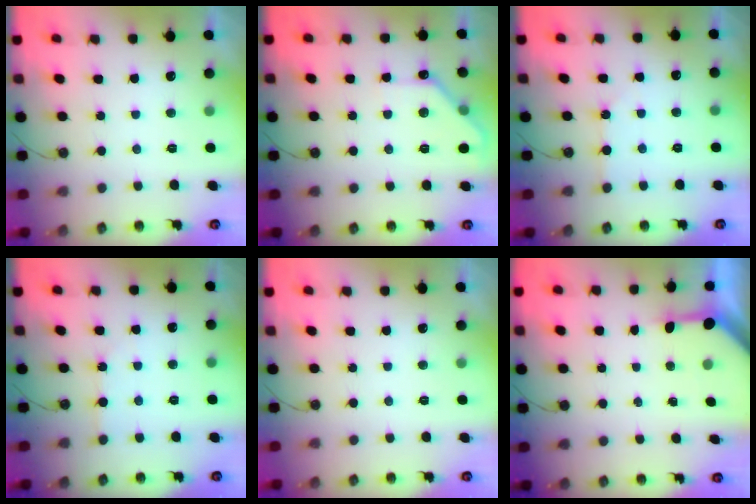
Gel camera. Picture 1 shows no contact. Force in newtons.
{"total": 6.5, "press": 6.4, "slide": 0.8}
{"total": 2.3, "press": 2.3, "slide": 0.3}
{"total": 2.1, "press": 2.1, "slide": 0.4}
{"total": 0.0}
{"total": 3.4, "press": 3.4, "slide": 0.4}